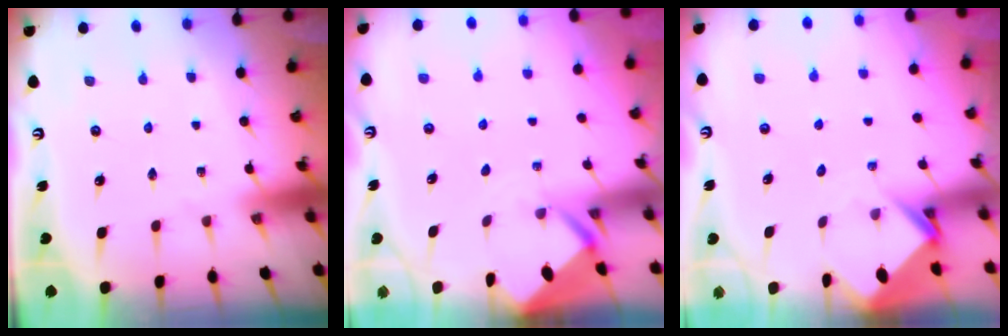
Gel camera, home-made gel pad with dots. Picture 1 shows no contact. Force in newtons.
{"total": 2.5, "press": 2.5, "slide": 0.2}
{"total": 3.8, "press": 3.8, "slide": 0.2}